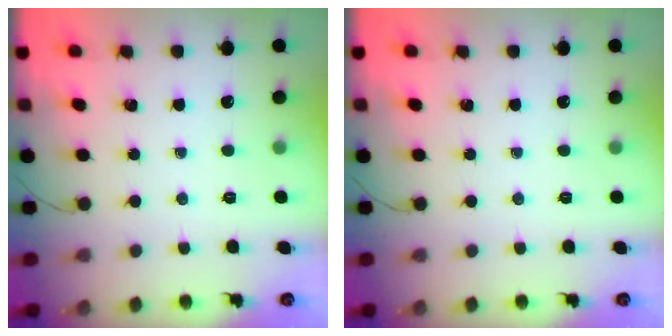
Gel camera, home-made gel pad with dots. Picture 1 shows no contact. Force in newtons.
{"total": 0.0}